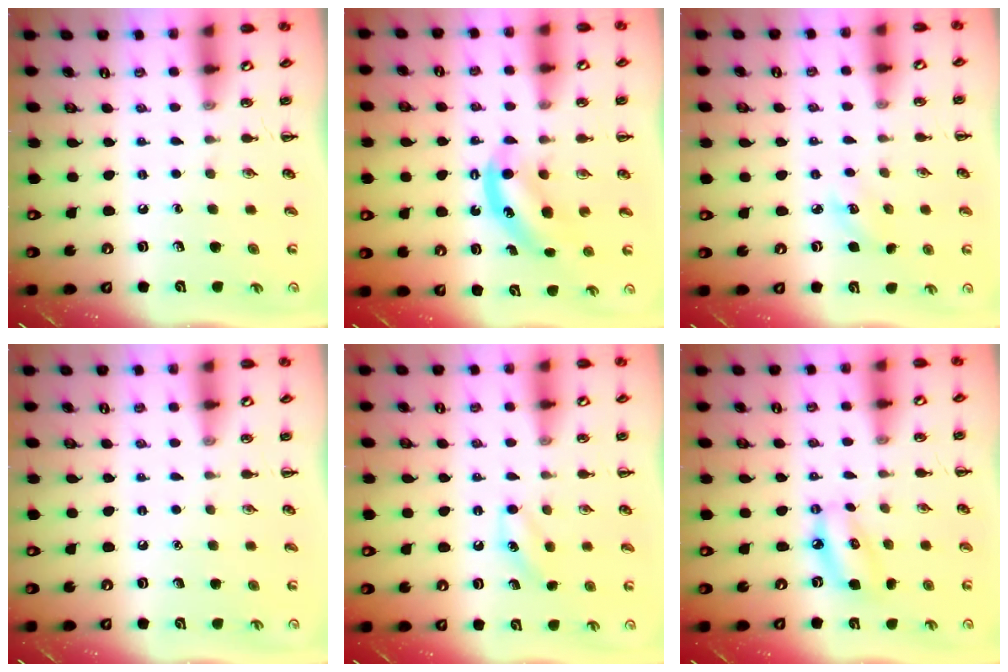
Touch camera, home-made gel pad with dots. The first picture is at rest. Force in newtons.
{"total": 6.4, "press": 6.3, "slide": 0.8}
{"total": 3.9, "press": 3.8, "slide": 1.2}
{"total": 1.4, "press": 1.4, "slide": 0.1}
{"total": 7.9, "press": 7.7, "slide": 1.9}
{"total": 8.2, "press": 7.9, "slide": 2.1}